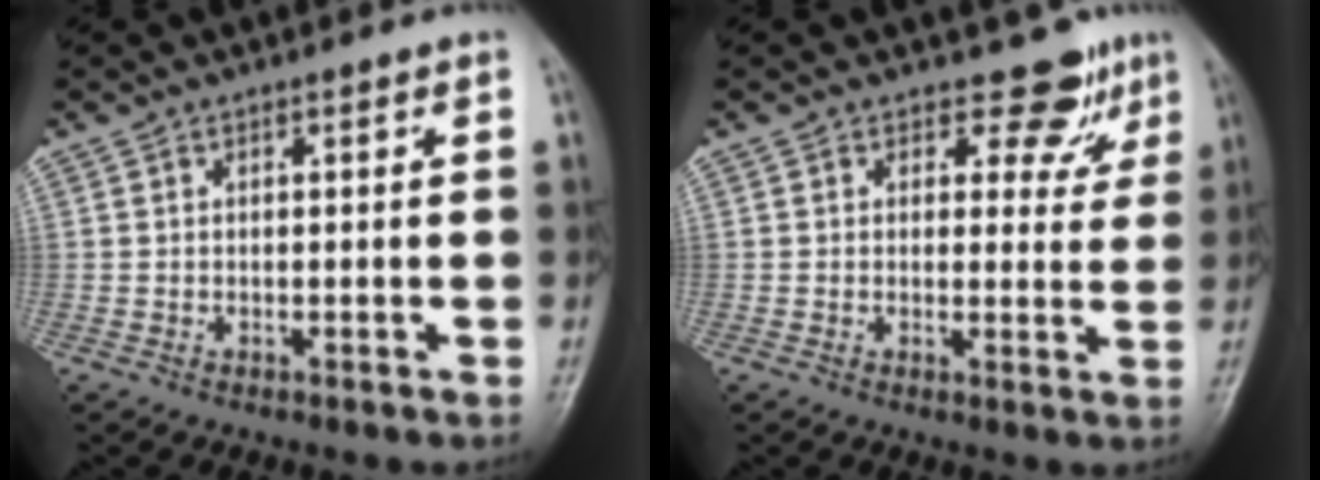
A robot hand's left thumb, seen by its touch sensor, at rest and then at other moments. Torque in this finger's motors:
{"motor_torque": [-0.02, 0.03, -0.11, -0.19, 0.03]}